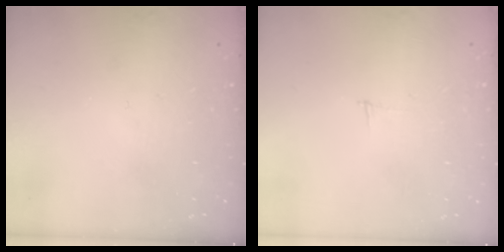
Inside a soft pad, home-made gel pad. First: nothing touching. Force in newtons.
{"total": 2.3, "press": 2.3, "slide": 0.2}